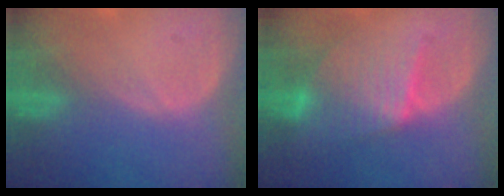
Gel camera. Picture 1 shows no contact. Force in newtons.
{"total": 7.4, "press": 7.4, "slide": 0.2}